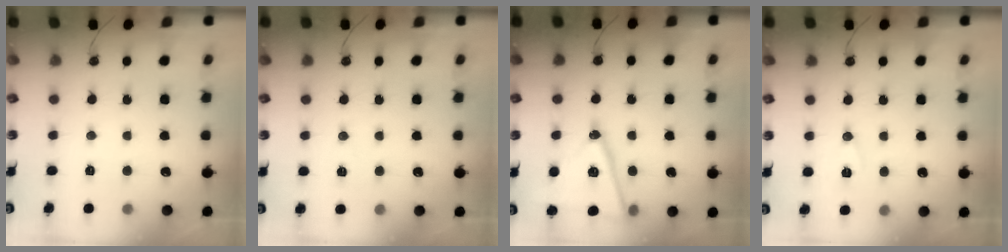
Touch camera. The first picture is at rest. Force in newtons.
{"total": 5.4, "press": 3.1, "slide": 4.4}
{"total": 15.6, "press": 15.1, "slide": 3.8}
{"total": 7.2, "press": 5.6, "slide": 4.6}